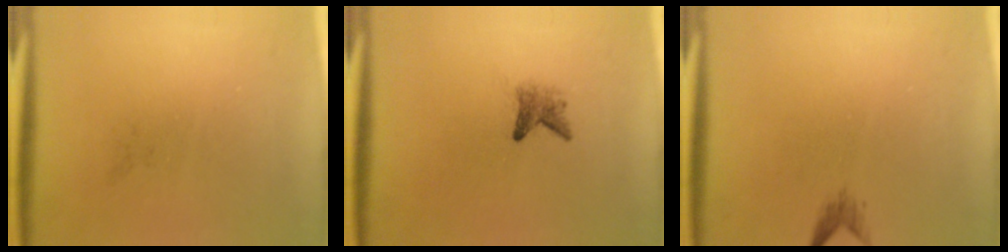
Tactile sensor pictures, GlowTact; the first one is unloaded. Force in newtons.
{"total": 2.0}
{"total": 1.1}